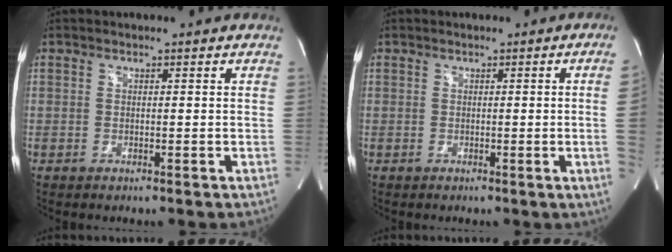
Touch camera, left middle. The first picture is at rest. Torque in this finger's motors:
{"motor_torque": [0.19, -0.53, -0.72, -0.07]}